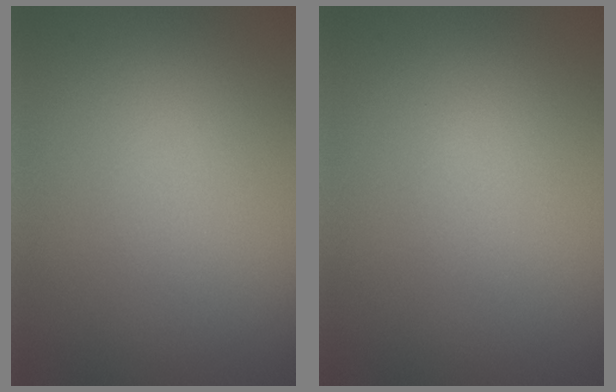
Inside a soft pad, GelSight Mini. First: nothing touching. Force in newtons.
{"total": 0.0}